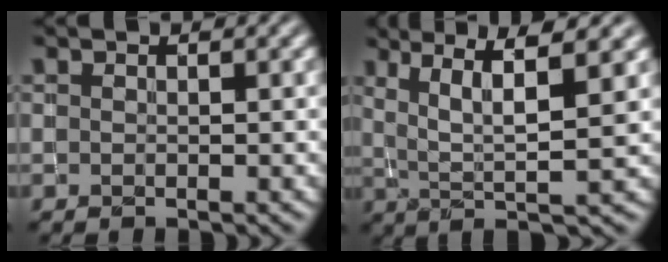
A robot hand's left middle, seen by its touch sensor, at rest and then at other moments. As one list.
[{"total": 6.1, "force": [2.2, 1.0, 5.6], "torque": [-0.094, 0.002, 0.043]}]